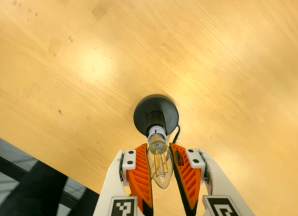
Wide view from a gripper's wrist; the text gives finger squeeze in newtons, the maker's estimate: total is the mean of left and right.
{"total": 11.3, "left": 10.2, "right": 12.3}